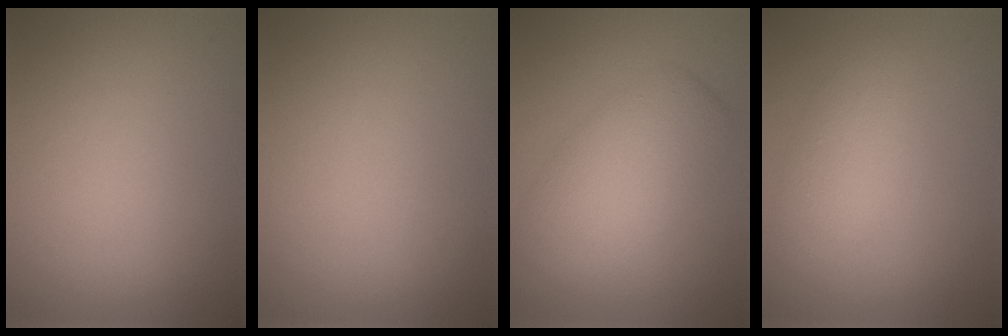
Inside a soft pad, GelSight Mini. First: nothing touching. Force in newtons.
{"total": 0.0}
{"total": 5.3, "press": 5.3, "slide": 0.2}
{"total": 2.4, "press": 2.4, "slide": 0.1}